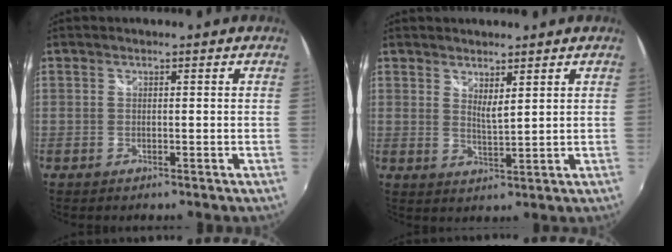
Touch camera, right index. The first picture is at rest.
{"total": 3.2, "force": [2.2, 0.6, 2.3], "torque": [-0.039, -0.007, 0.035]}